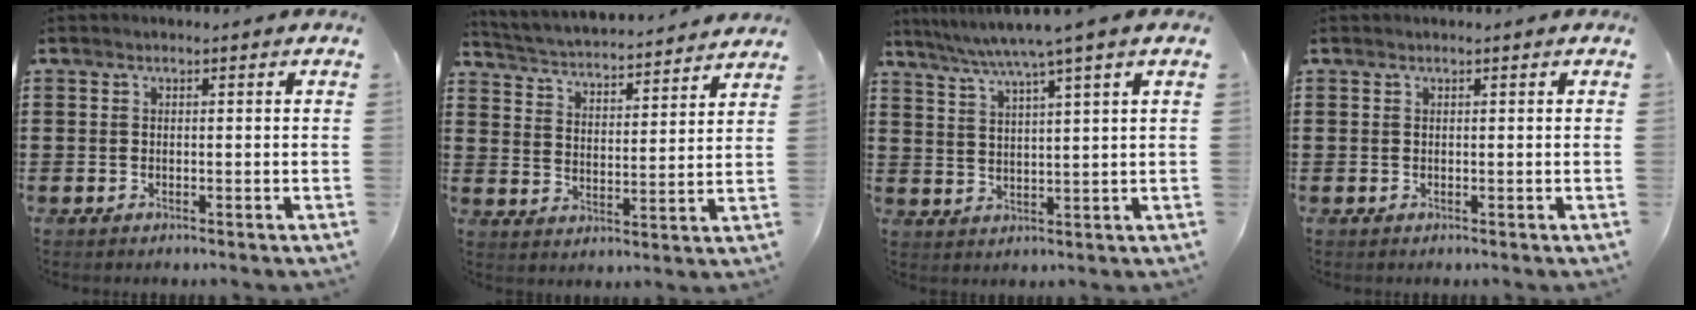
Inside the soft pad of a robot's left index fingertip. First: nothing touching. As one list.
[{"total": 3.4, "force": [3.4, -0.4, 0.2], "torque": [-0.025, -0.034, 0.051]}, {"total": 5.7, "force": [4.3, -0.9, 3.5], "torque": [-0.081, -0.020, 0.070]}, {"total": 0.0}]